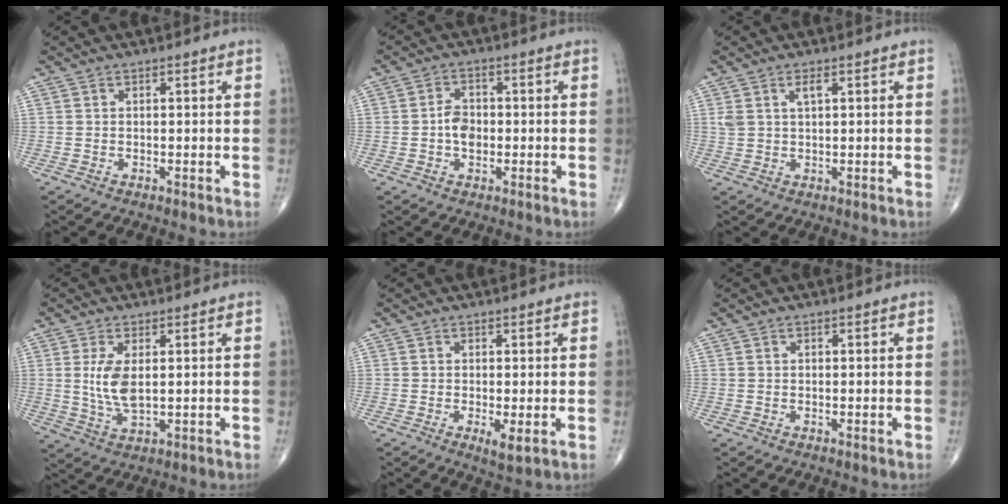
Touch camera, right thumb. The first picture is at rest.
{"total": 4.3, "force": [-0.6, 3.0, 3.1], "torque": [-0.045, 0.009, -0.016]}
{"total": 3.1, "force": [1.4, 1.2, 2.4], "torque": [-0.052, 0.004, 0.031]}
{"total": 6.6, "force": [1.0, 2.9, 5.9], "torque": [-0.121, -0.013, 0.027]}
{"total": 2.7, "force": [-0.4, 0.7, 2.6], "torque": [-0.047, -0.011, -0.007]}
{"total": 0.0}